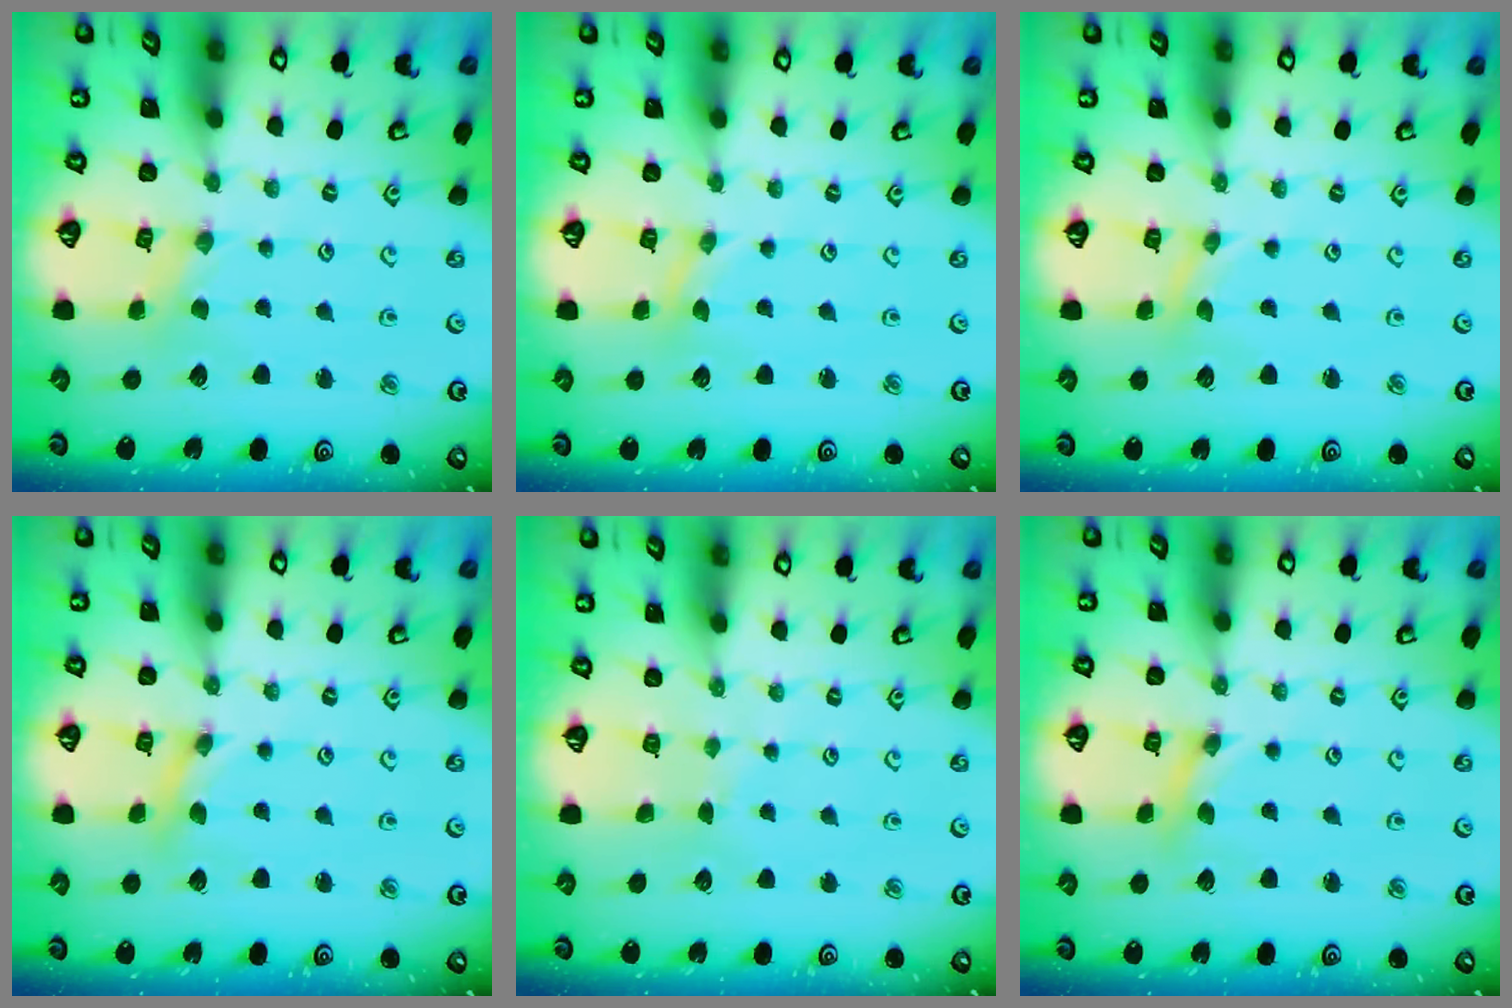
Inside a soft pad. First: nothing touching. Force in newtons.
{"total": 0.0}
{"total": 0.0}
{"total": 1.1, "press": 1.1, "slide": 0.2}
{"total": 1.7, "press": 1.7, "slide": 0.2}
{"total": 1.1, "press": 1.1, "slide": 0.2}